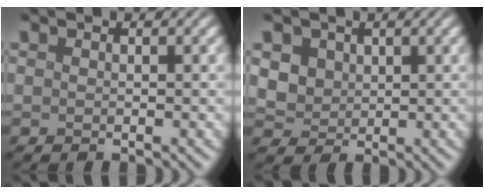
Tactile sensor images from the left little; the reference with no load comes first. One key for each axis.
{"total": 3.1, "fx": 0.5, "fy": 2.7, "fz": 1.4, "tx": -0.039, "ty": -0.007, "tz": 0.014}